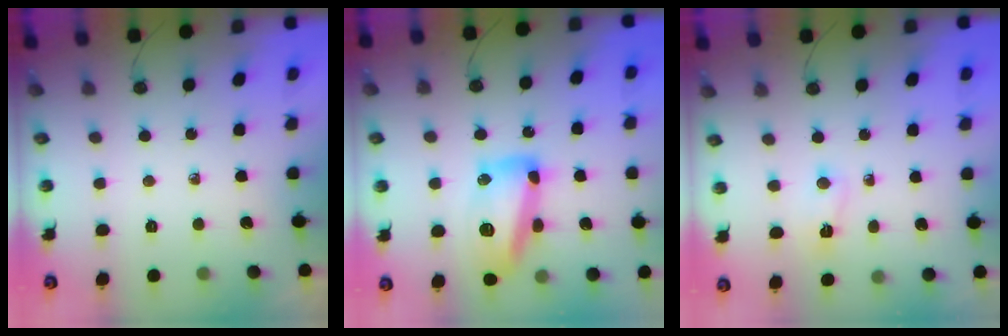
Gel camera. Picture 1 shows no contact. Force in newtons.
{"total": 15.1, "press": 15.0, "slide": 1.1}
{"total": 2.1, "press": 2.1, "slide": 0.4}